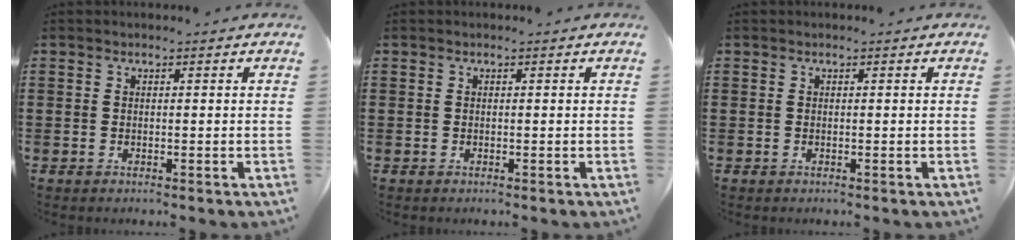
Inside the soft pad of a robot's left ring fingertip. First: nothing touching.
{"total": 0.0}
{"total": 0.0}